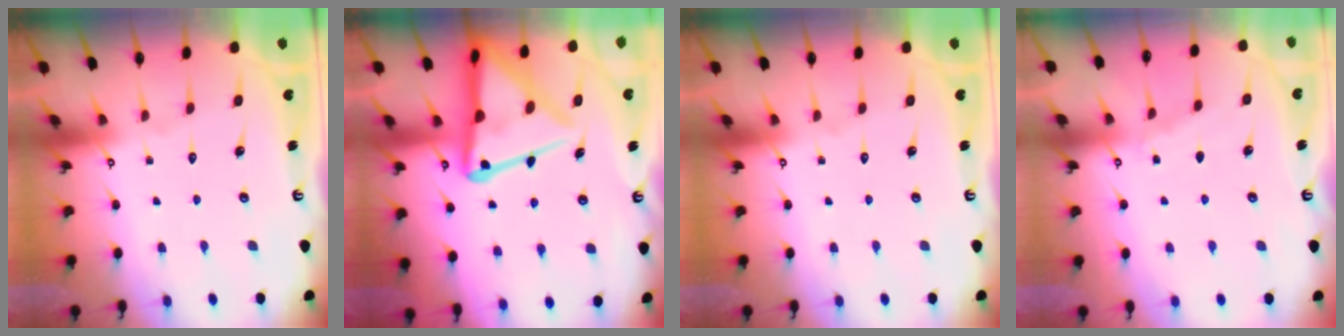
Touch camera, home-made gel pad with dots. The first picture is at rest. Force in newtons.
{"total": 16.9, "press": 16.9, "slide": 1.6}
{"total": 0.0}
{"total": 3.7, "press": 3.7, "slide": 0.4}